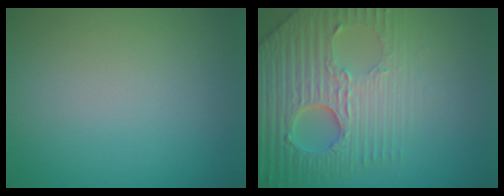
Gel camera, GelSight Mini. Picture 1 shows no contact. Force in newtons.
{"total": 7.6, "press": 5.9, "slide": 4.8}